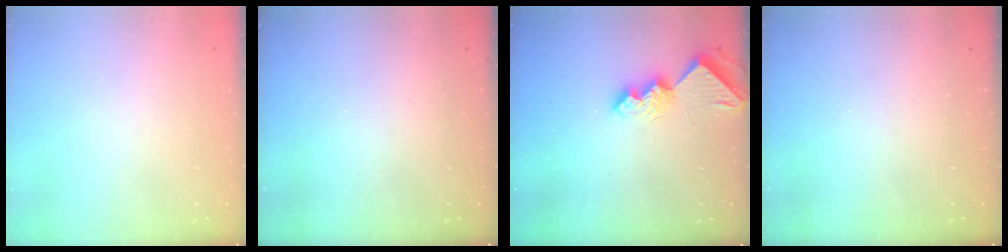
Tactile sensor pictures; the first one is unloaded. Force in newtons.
{"total": 0.0}
{"total": 9.5, "press": 9.5, "slide": 0.9}
{"total": 0.0}